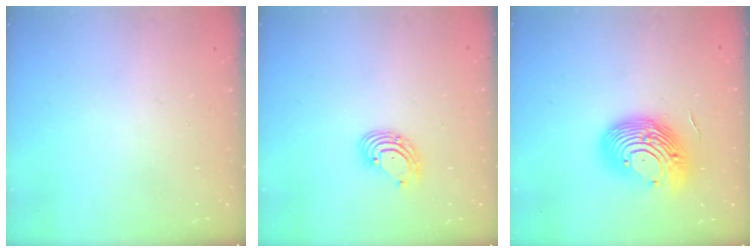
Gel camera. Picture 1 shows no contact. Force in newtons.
{"total": 4.8, "press": 4.7, "slide": 0.5}
{"total": 16.3, "press": 15.8, "slide": 4.1}